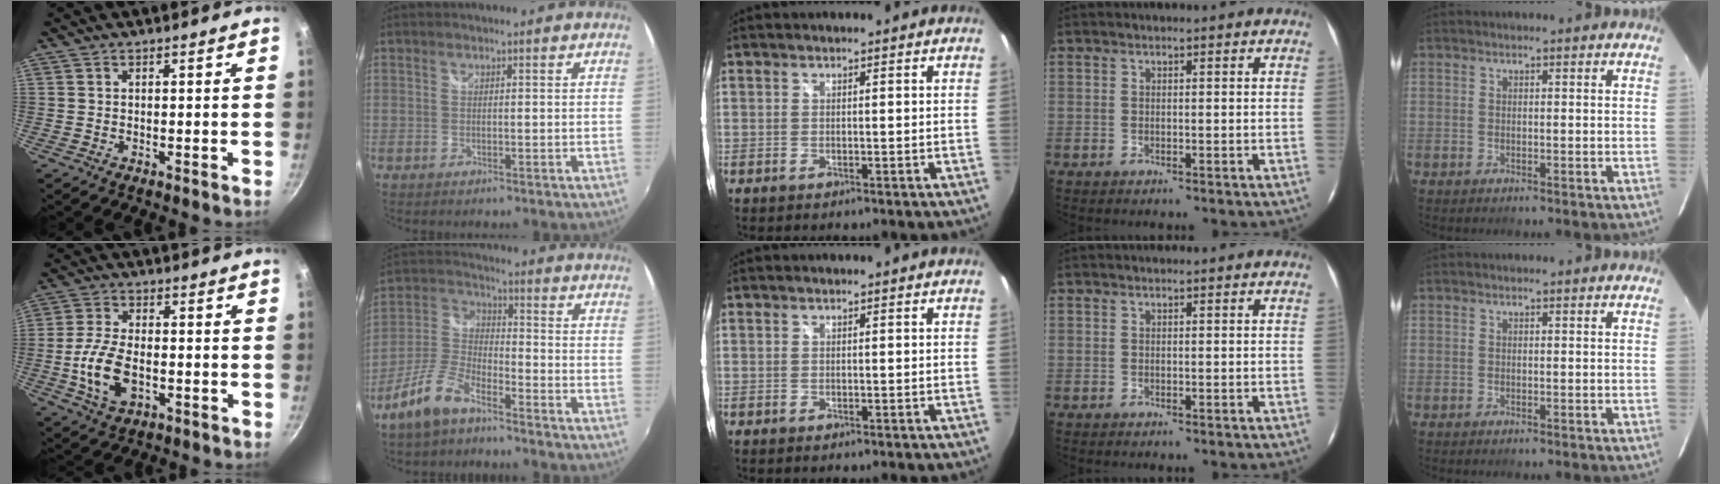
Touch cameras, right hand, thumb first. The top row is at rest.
{"thumb": {"total": 9.9, "force": [-2.3, 5.6, 7.9], "torque": [-0.158, 0.013, -0.045]}, "index": {"total": 9.9, "force": [-7.0, 3.7, 6.0], "torque": [-0.143, 0.005, -0.140]}}